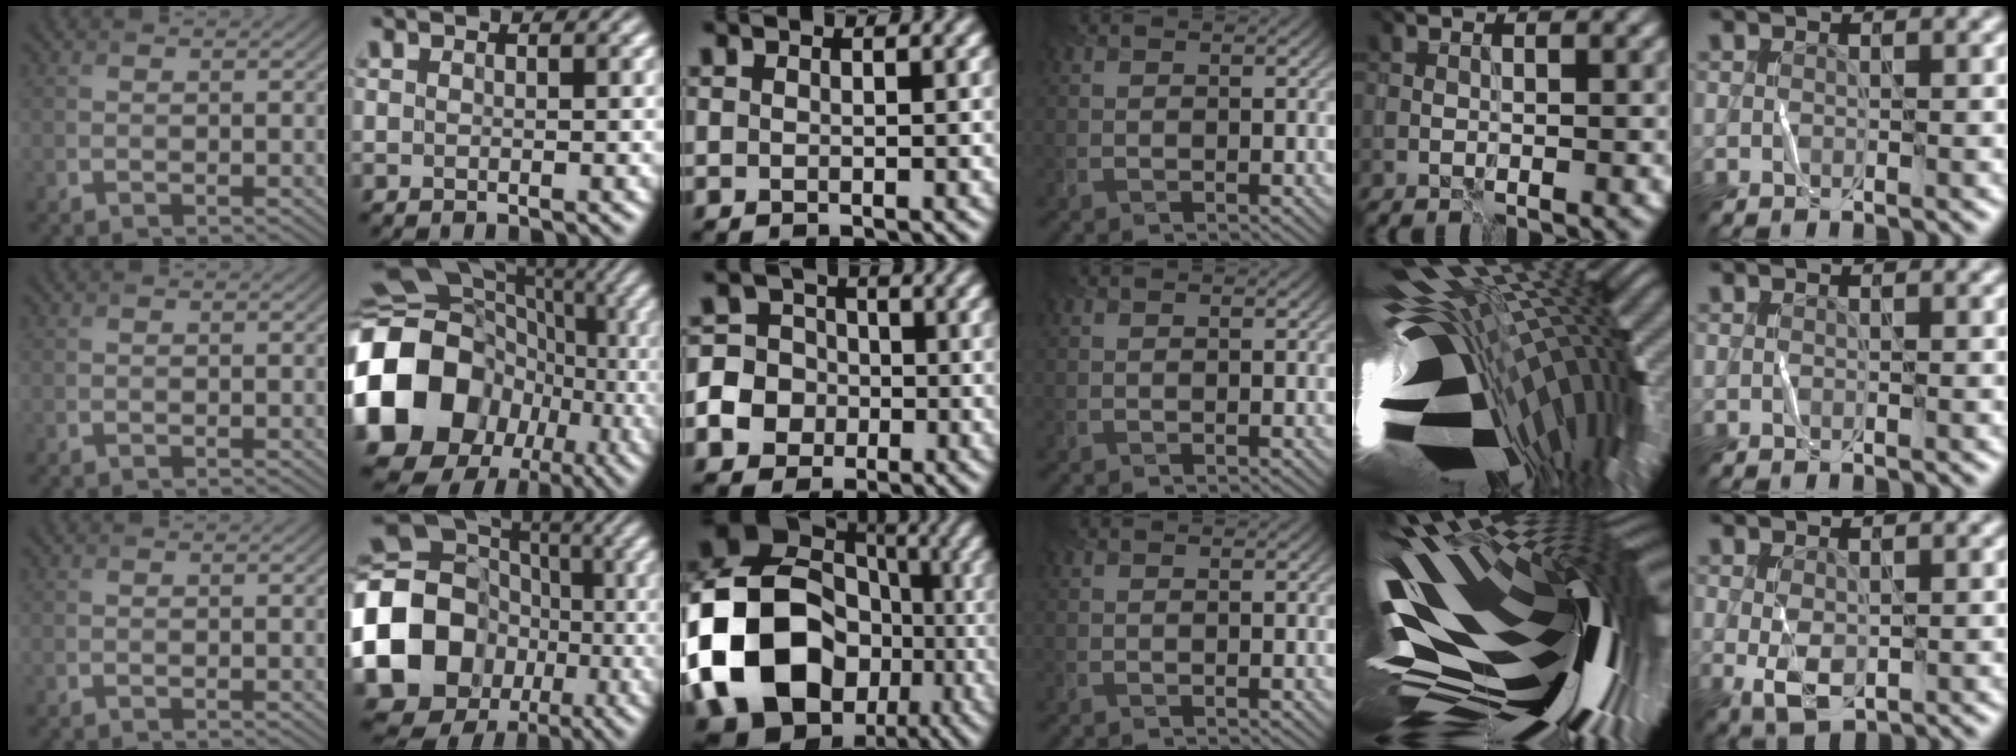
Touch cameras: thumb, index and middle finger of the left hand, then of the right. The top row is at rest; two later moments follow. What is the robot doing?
{"motion": "fold", "object": "coffee filter"}